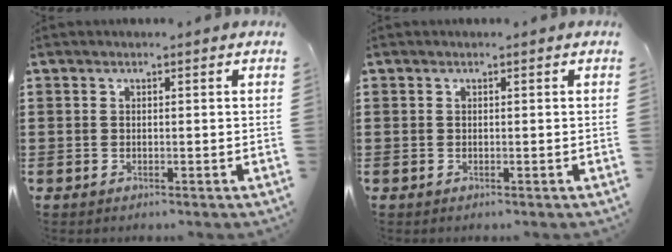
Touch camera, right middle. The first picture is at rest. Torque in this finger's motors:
{"motor_torque": [0.00, 0.00, 0.05, 0.00]}